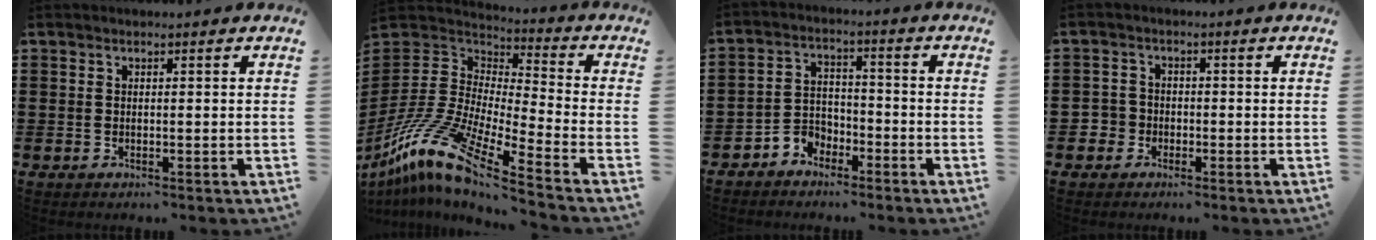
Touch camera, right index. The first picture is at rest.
{"total": 12.5, "force": [-9.8, 1.3, 7.6], "torque": [-0.188, -0.006, -0.207]}
{"total": 3.7, "force": [-3.1, 2.0, 0.1], "torque": [-0.011, 0.007, -0.065]}
{"total": 2.6, "force": [-1.5, 2.2, 0.3], "torque": [-0.025, 0.000, -0.035]}